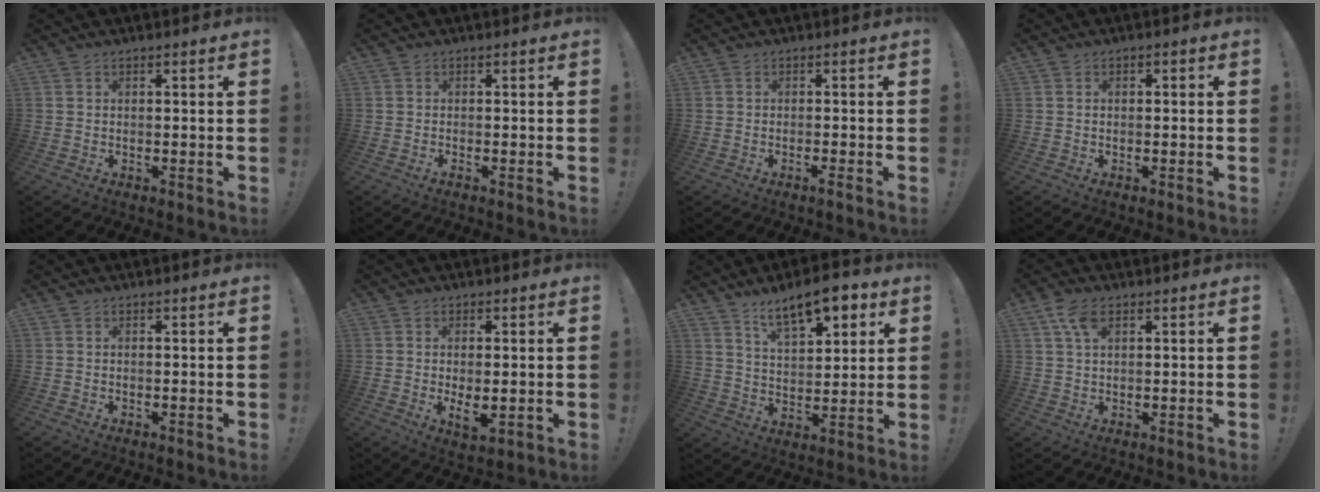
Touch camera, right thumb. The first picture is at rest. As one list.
[{"total": 0.7, "force": [-0.5, -0.1, 0.5], "torque": [-0.009, -0.001, -0.008]}, {"total": 1.6, "force": [-0.8, -0.2, 1.3], "torque": [-0.025, -0.002, -0.014]}, {"total": 0.9, "force": [-0.6, 0.6, 0.3], "torque": [-0.005, 0.003, -0.011]}, {"total": 0.0}, {"total": 5.1, "force": [0.1, 1.9, 4.7], "torque": [-0.067, -0.019, 0.000]}, {"total": 13.1, "force": [8.3, 5.3, 8.5], "torque": [-0.125, -0.043, 0.142]}, {"total": 5.5, "force": [2.6, 2.8, 3.9], "torque": [-0.069, -0.007, 0.048]}]